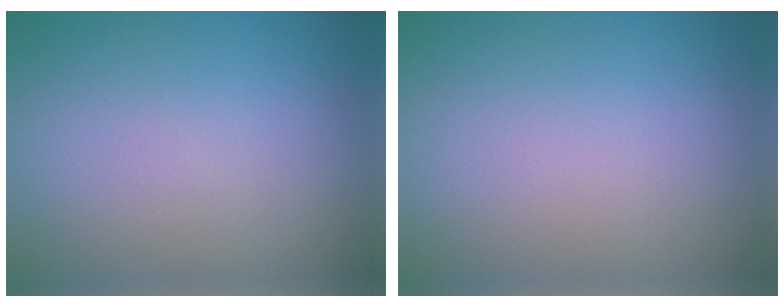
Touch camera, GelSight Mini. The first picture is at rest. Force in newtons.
{"total": 0.0}